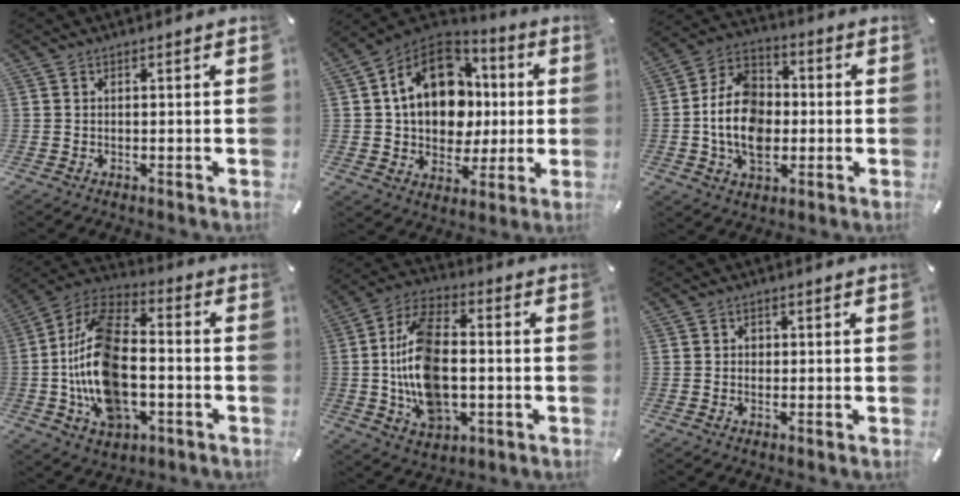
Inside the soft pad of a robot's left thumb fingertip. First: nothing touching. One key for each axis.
{"total": 18.1, "fx": 2.7, "fy": 14.0, "fz": 11.1, "tx": -0.203, "ty": -0.002, "tz": 0.051}
{"total": 13.6, "fx": -1.9, "fy": 10.2, "fz": 8.8, "tx": -0.196, "ty": 0.018, "tz": -0.033}
{"total": 19.3, "fx": -4.3, "fy": 11.7, "fz": 14.7, "tx": -0.318, "ty": 0.019, "tz": -0.075}
{"total": 16.9, "fx": -1.9, "fy": 10.4, "fz": 13.2, "tx": -0.274, "ty": 0.003, "tz": -0.035}
{"total": 1.1, "fx": 0.0, "fy": 1.1, "fz": 0.4, "tx": -0.001, "ty": 0.001, "tz": -0.004}